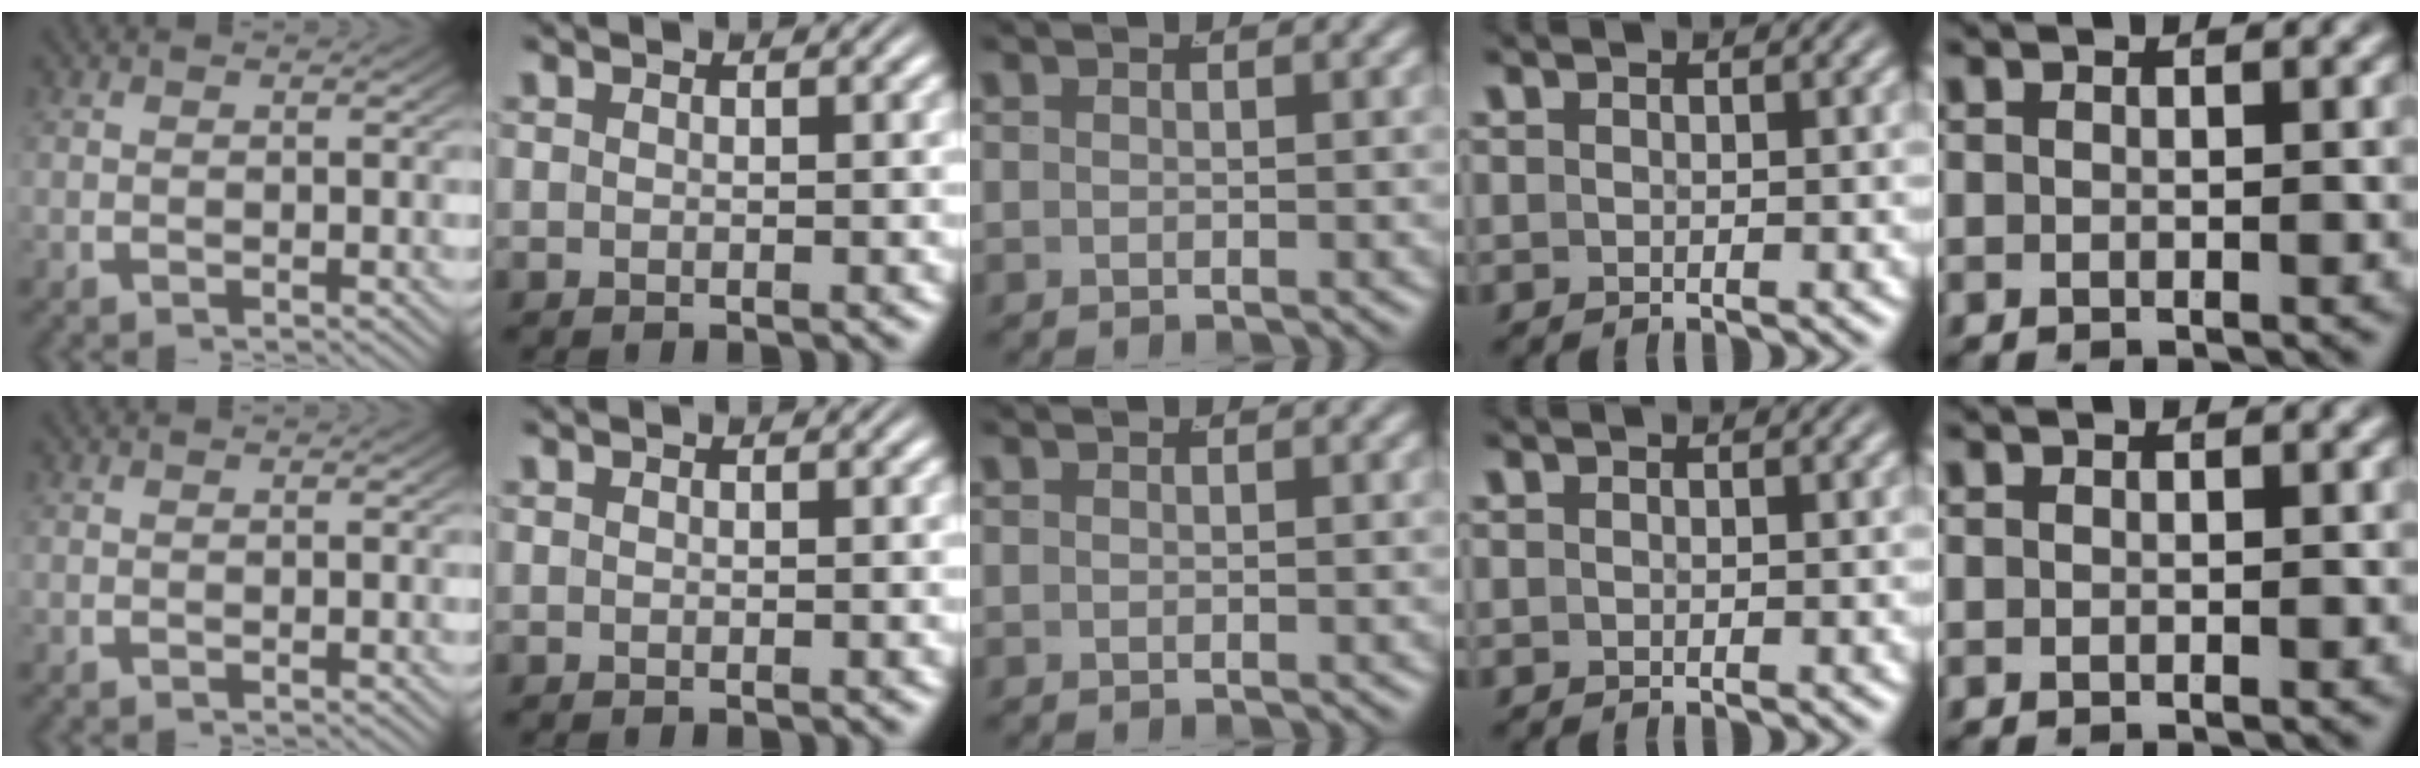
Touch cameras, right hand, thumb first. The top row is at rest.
{}